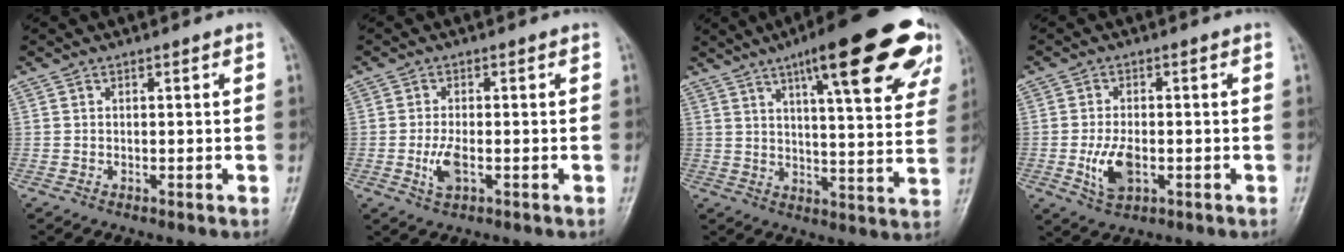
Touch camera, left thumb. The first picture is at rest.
{"total": 4.0, "force": [-1.1, 1.8, 3.4], "torque": [-0.071, -0.001, -0.020]}
{"total": 24.1, "force": [13.4, 5.6, 19.2], "torque": [-0.242, -0.027, 0.175]}
{"total": 6.4, "force": [-1.5, 3.6, 5.1], "torque": [-0.095, 0.000, -0.025]}